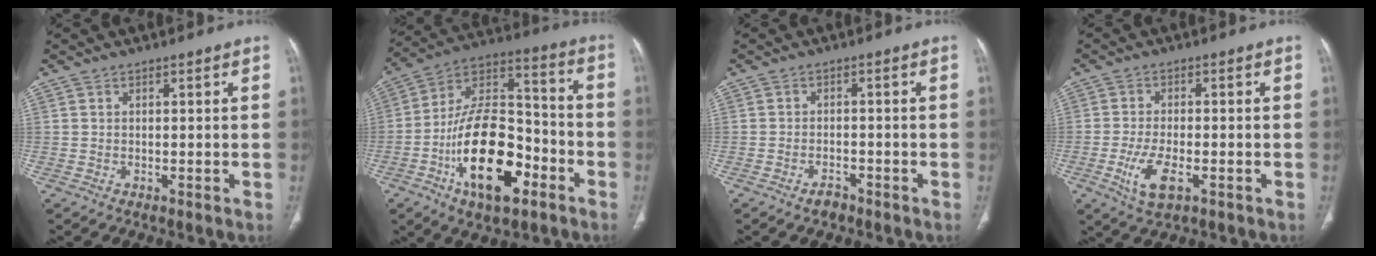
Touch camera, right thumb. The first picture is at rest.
{"total": 22.1, "force": [-8.7, 11.0, 17.1], "torque": [-0.272, 0.057, -0.147]}
{"total": 2.3, "force": [-1.8, 1.1, 0.9], "torque": [-0.020, 0.009, -0.028]}
{"total": 6.8, "force": [-2.7, 2.9, 5.6], "torque": [-0.115, 0.002, -0.044]}